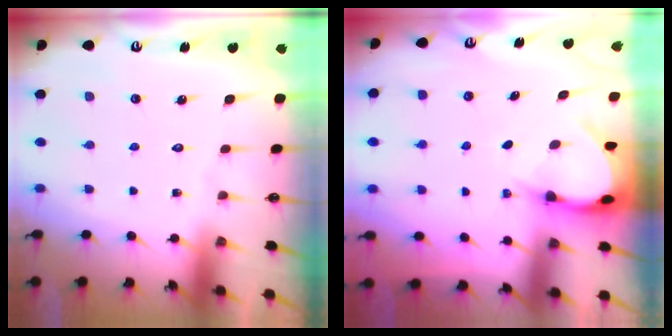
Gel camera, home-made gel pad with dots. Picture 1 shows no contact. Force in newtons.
{"total": 3.7, "press": 3.7, "slide": 0.2}